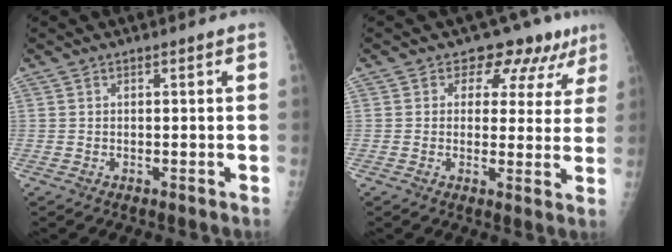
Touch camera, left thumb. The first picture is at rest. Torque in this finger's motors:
{"motor_torque": [0.06, 0.14, -0.15, -0.19, 0.01]}